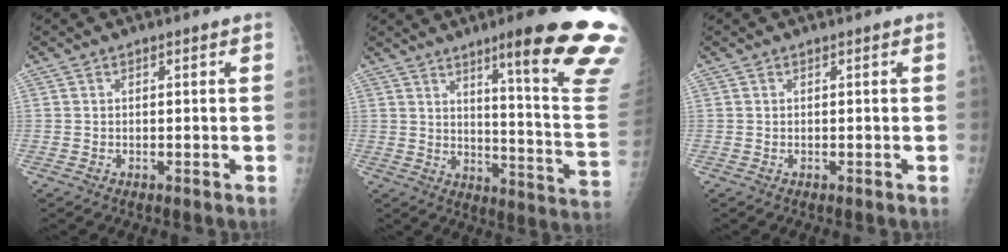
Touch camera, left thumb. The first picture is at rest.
{"total": 22.5, "force": [13.4, 1.8, 17.9], "torque": [-0.200, -0.069, 0.181]}
{"total": 0.0}